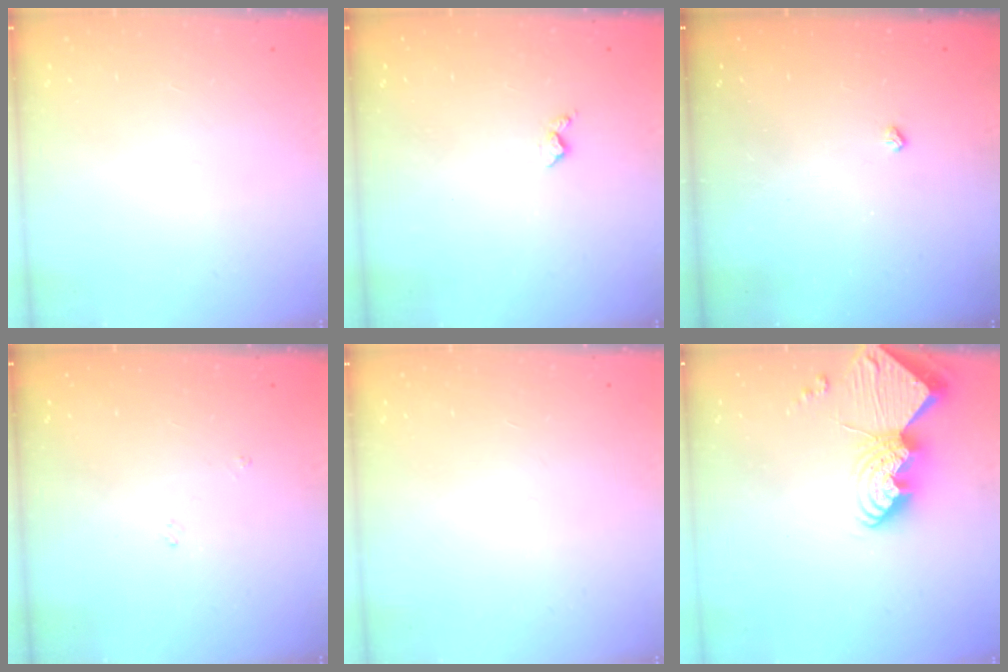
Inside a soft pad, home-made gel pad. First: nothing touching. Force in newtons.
{"total": 4.0, "press": 3.9, "slide": 0.6}
{"total": 2.6, "press": 2.5, "slide": 0.5}
{"total": 2.7, "press": 2.7, "slide": 0.4}
{"total": 0.0}
{"total": 12.9, "press": 12.9, "slide": 0.8}